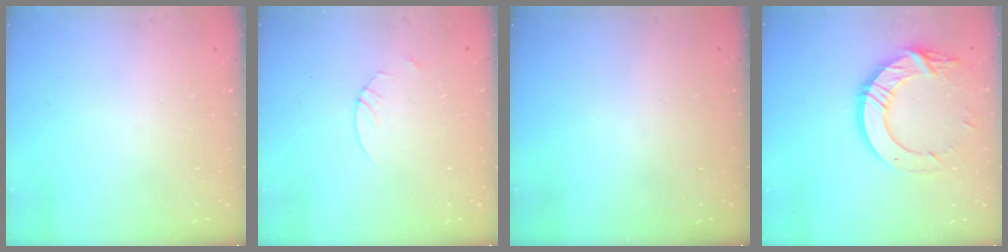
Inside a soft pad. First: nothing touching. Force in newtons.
{"total": 1.4, "press": 1.4, "slide": 0.2}
{"total": 0.0}
{"total": 15.2, "press": 15.1, "slide": 1.5}